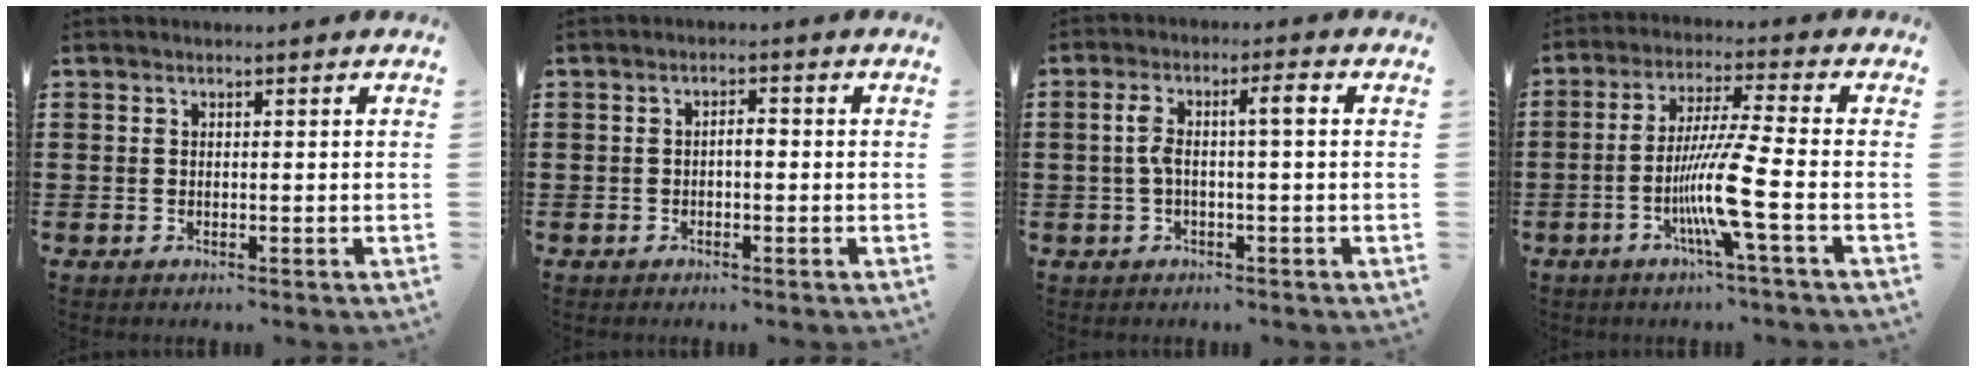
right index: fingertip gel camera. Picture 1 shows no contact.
{"total": 1.5, "force": [-0.4, 0.5, 1.4], "torque": [-0.027, 0.003, -0.009]}
{"total": 4.8, "force": [0.1, 0.9, 4.7], "torque": [-0.095, 0.007, -0.005]}
{"total": 9.8, "force": [-3.4, -0.6, 9.2], "torque": [-0.184, -0.016, -0.070]}